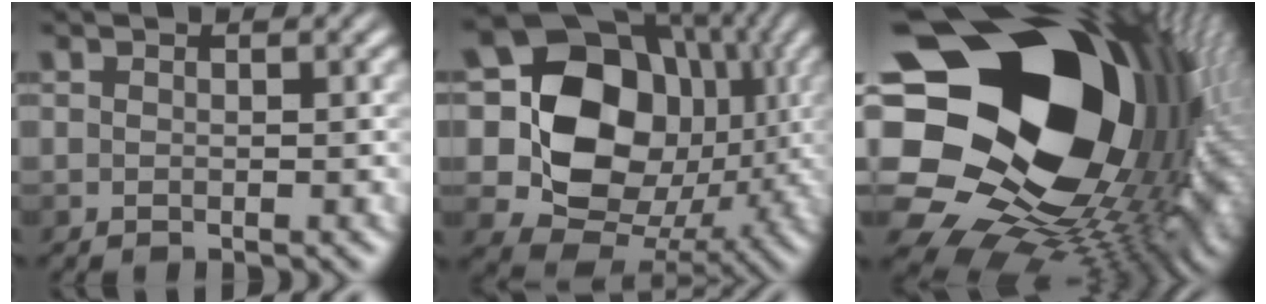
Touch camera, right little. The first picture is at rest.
{"total": 13.4, "force": [1.4, 11.2, 7.3], "torque": [-0.133, -0.001, 0.022]}
{"total": 21.6, "force": [1.2, 16.3, 14.2], "torque": [-0.260, -0.030, -0.005]}